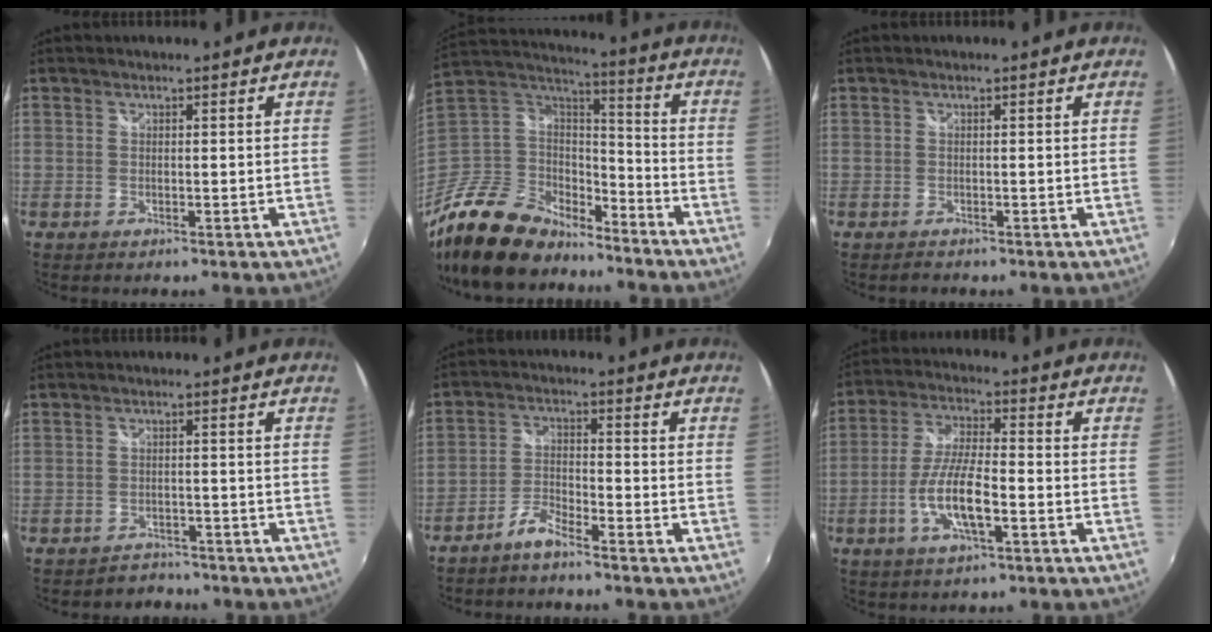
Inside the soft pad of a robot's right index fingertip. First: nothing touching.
{"total": 19.1, "force": [-14.4, 9.7, 8.0], "torque": [-0.193, 0.008, -0.253]}
{"total": 0.8, "force": [-0.7, 0.4, -0.1], "torque": [-0.001, -0.002, -0.012]}
{"total": 3.6, "force": [-3.1, 1.9, -0.4], "torque": [0.002, 0.009, -0.047]}
{"total": 4.9, "force": [-4.4, 0.6, 2.2], "torque": [-0.056, 0.012, -0.089]}
{"total": 9.9, "force": [-3.5, 2.5, 8.9], "torque": [-0.185, 0.000, -0.066]}